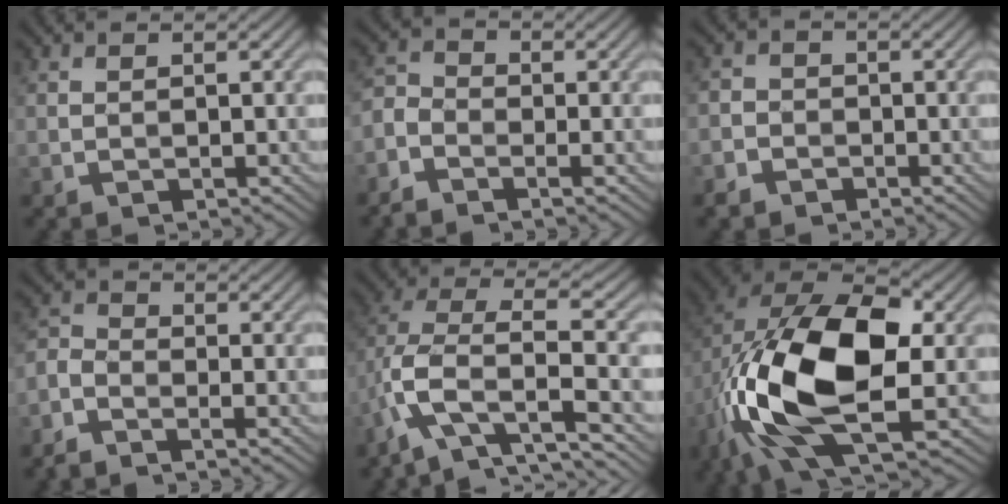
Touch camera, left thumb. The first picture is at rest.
{"total": 3.2, "force": [-2.2, 1.8, 1.4], "torque": [-0.045, 0.002, -0.058]}
{"total": 2.8, "force": [-1.6, 2.2, 0.4], "torque": [-0.012, 0.000, -0.039]}
{"total": 3.3, "force": [-2.6, 1.4, 1.4], "torque": [-0.047, -0.001, -0.068]}
{"total": 10.2, "force": [-4.0, 4.6, 8.2], "torque": [-0.177, -0.005, -0.082]}
{"total": 17.7, "force": [-2.2, 9.8, 14.5], "torque": [-0.316, 0.006, -0.046]}